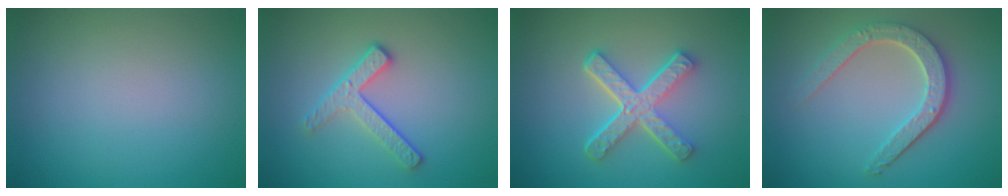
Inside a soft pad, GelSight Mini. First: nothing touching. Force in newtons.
{"total": 2.9, "press": 2.3, "slide": 1.7}
{"total": 5.4, "press": 3.8, "slide": 3.8}
{"total": 4.5, "press": 3.6, "slide": 2.7}